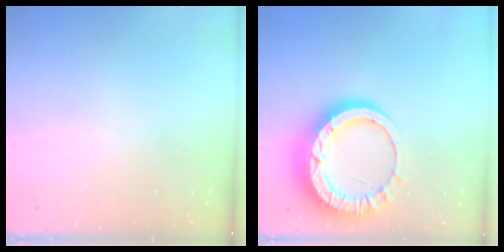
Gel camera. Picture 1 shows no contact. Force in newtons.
{"total": 16.0, "press": 16.0, "slide": 1.4}